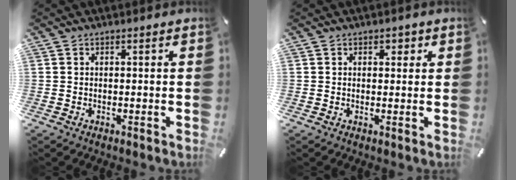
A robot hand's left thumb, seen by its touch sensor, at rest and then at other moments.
{"total": 1.6, "force": [0.6, 1.3, 0.6], "torque": [0.003, -0.001, 0.006]}